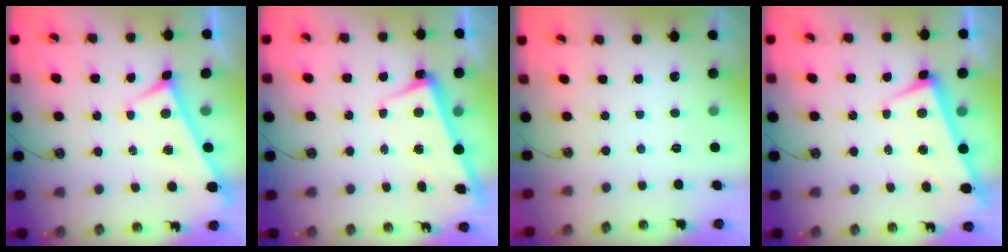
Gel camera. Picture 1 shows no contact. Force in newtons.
{"total": 2.4, "press": 2.2, "slide": 0.9}
{"total": 0.0}
{"total": 1.6, "press": 0.6, "slide": 1.5}